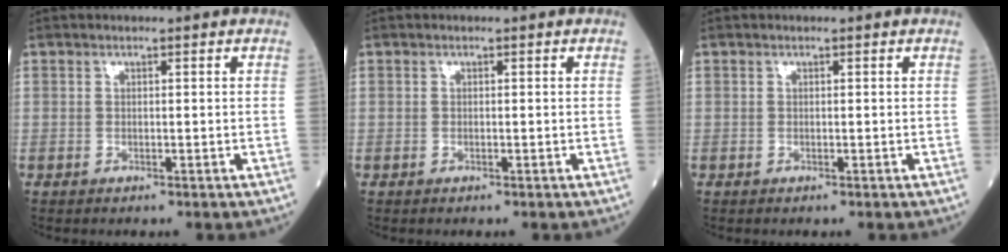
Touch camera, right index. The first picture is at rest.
{"total": 0.0}
{"total": 0.0}